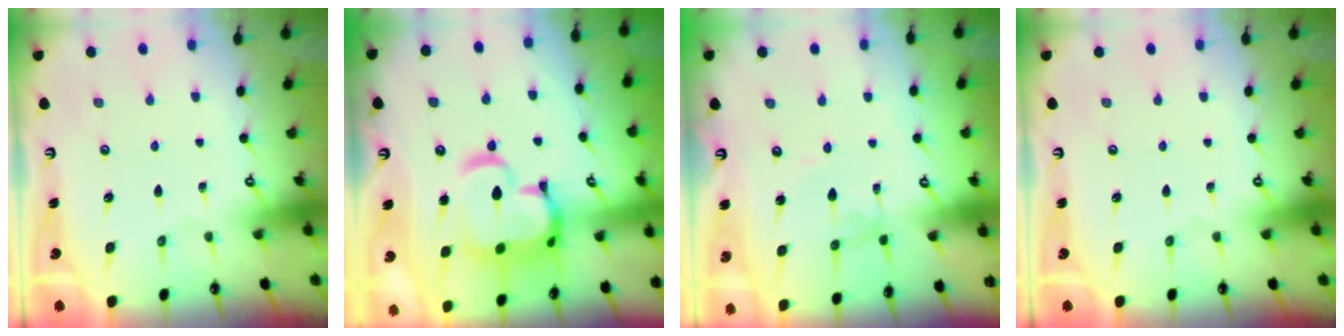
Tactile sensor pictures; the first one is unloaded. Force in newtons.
{"total": 12.7, "press": 12.6, "slide": 1.9}
{"total": 2.8, "press": 2.8, "slide": 0.1}
{"total": 0.0}